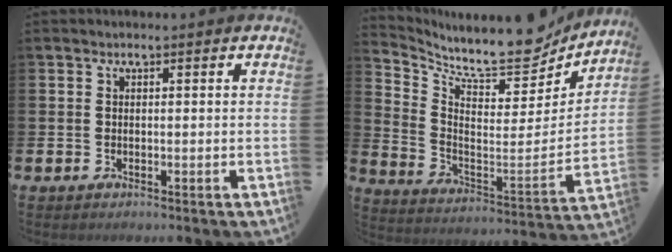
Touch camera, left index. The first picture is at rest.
{"total": 9.7, "force": [8.8, 2.5, 3.2], "torque": [-0.072, -0.085, 0.144]}